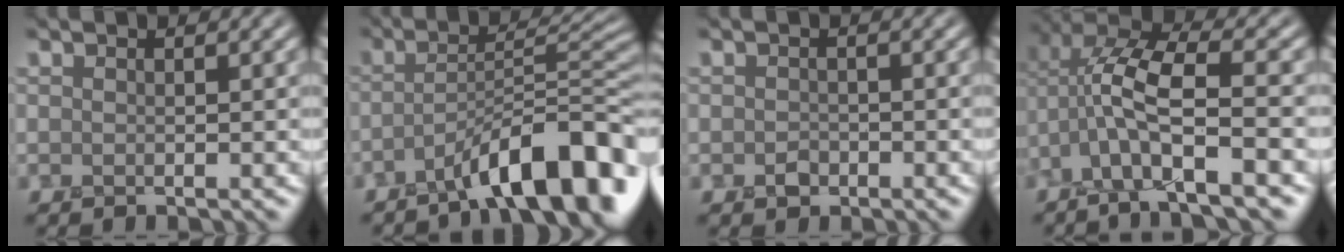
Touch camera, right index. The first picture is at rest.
{"total": 9.2, "force": [-5.6, 2.1, 7.0], "torque": [-0.095, 0.019, -0.089]}
{"total": 0.9, "force": [-0.6, 0.7, 0.1], "torque": [-0.001, -0.003, -0.010]}
{"total": 8.2, "force": [-1.9, 3.5, 7.2], "torque": [-0.147, 0.016, -0.046]}